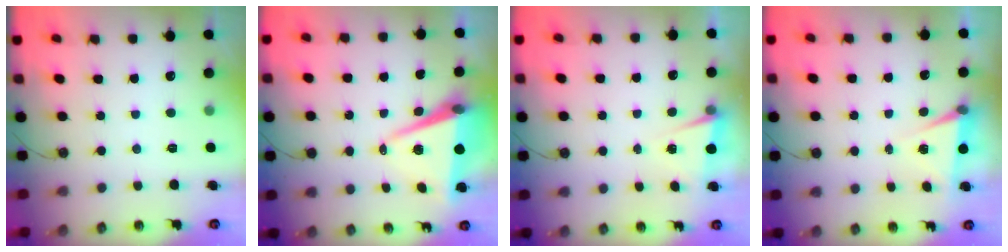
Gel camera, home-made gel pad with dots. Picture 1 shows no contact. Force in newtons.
{"total": 8.5, "press": 7.3, "slide": 4.3}
{"total": 2.3, "press": 2.0, "slide": 1.1}
{"total": 5.0, "press": 2.3, "slide": 4.4}